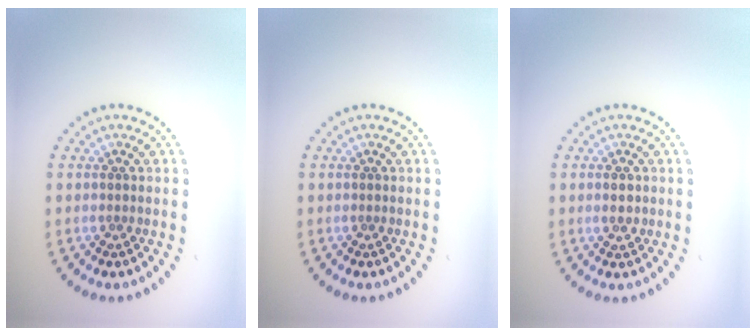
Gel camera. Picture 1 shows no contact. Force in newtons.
{"total": 0.0}
{"total": 1.0, "press": 1.0, "slide": 0.0}